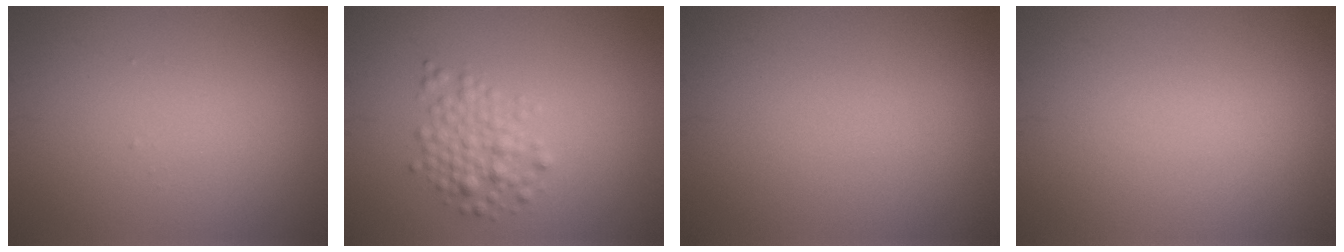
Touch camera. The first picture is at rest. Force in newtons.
{"total": 2.6, "press": 2.6, "slide": 0.2}
{"total": 0.0}
{"total": 0.0}